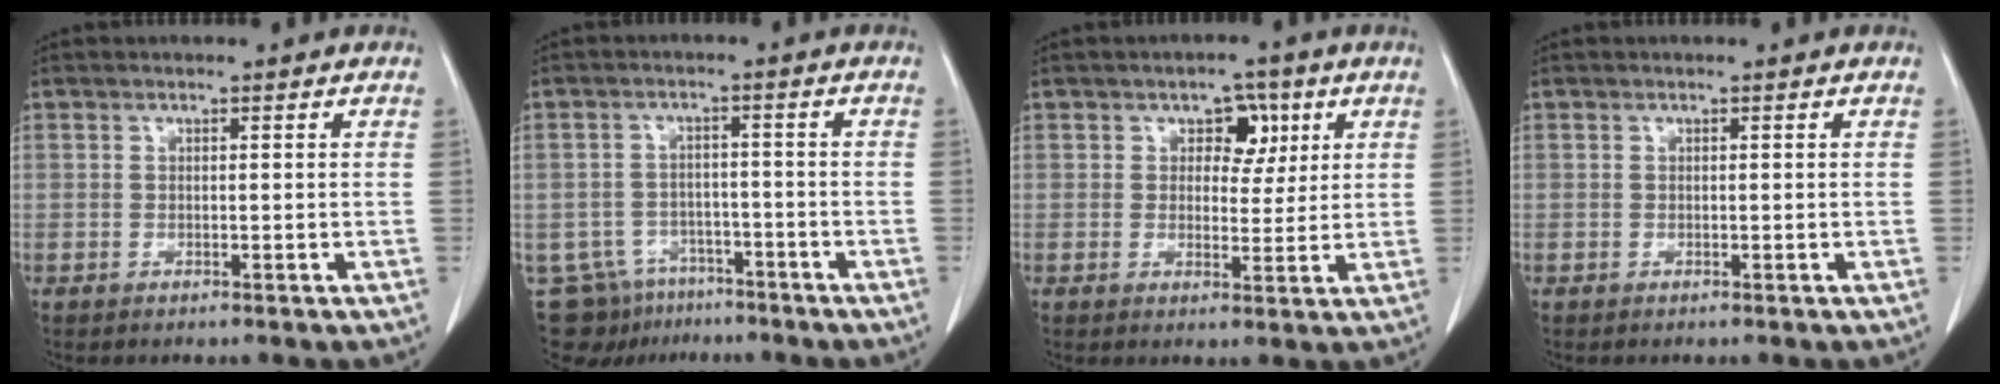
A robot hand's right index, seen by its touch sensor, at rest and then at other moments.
{"total": 9.2, "force": [-6.6, 6.3, 1.3], "torque": [-0.024, 0.017, -0.091]}
{"total": 4.7, "force": [1.9, 3.1, 3.0], "torque": [-0.032, 0.009, 0.027]}
{"total": 0.0}